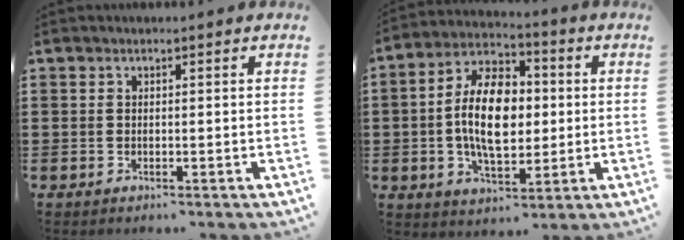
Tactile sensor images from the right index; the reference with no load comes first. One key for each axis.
{"total": 12.2, "fx": 0.1, "fy": 6.9, "fz": 10.1, "tx": -0.205, "ty": 0.006, "tz": -0.006}